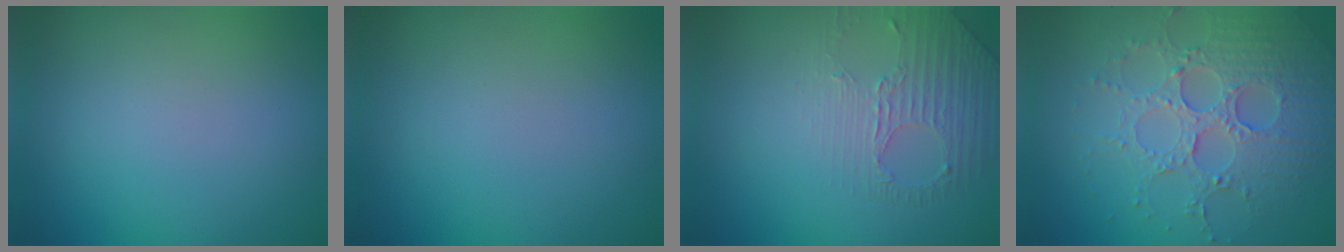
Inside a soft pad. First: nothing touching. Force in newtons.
{"total": 0.0}
{"total": 1.8, "press": 1.5, "slide": 1.0}
{"total": 5.2, "press": 4.6, "slide": 2.3}